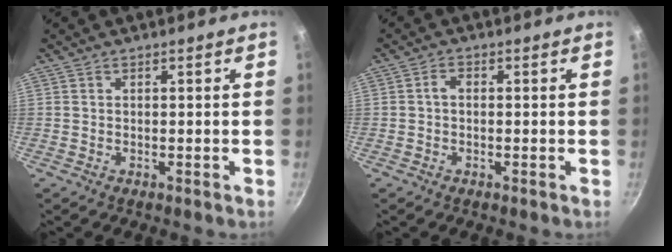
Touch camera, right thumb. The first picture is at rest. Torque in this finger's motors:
{"motor_torque": [0.46, 0.67, 0.39, 0.41, -0.03]}